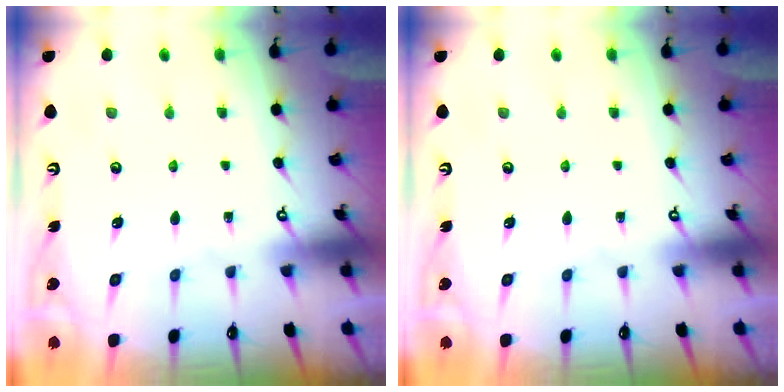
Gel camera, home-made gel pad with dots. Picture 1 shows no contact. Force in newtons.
{"total": 0.0}